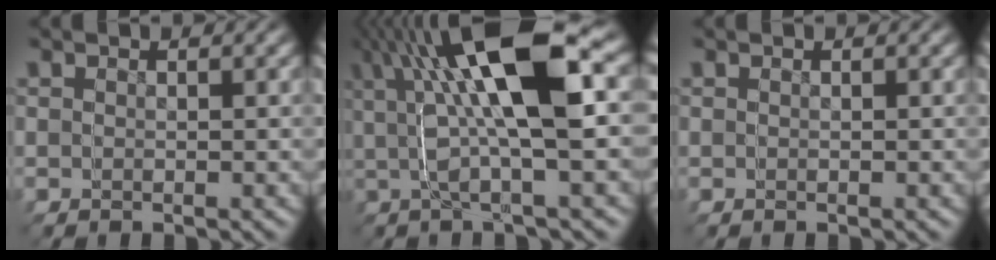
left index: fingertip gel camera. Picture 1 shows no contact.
{"total": 10.8, "force": [3.9, 4.8, 8.8], "torque": [-0.166, 0.045, 0.050]}
{"total": 0.0}